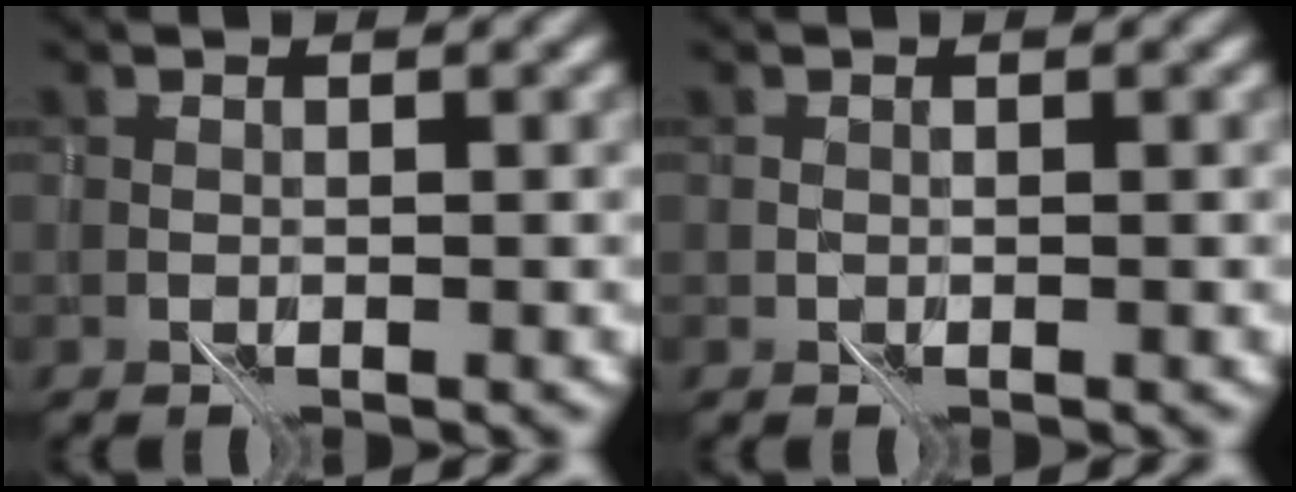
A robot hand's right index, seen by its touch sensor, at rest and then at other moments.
{"total": 0.0}